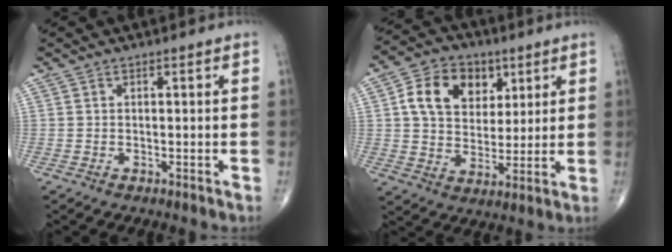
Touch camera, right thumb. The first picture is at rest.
{"total": 13.1, "force": [4.6, 9.8, 7.4], "torque": [-0.096, -0.007, 0.077]}